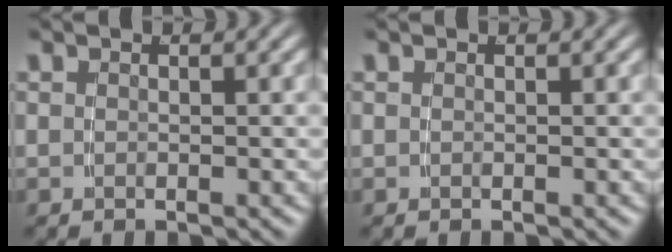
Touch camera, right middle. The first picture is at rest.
{"total": 0.0}